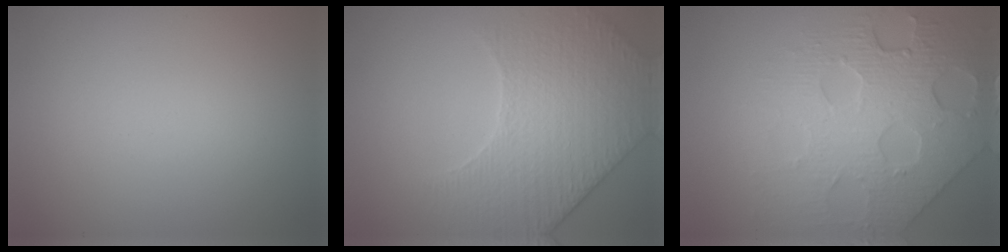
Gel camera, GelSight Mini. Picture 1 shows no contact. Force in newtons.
{"total": 4.3, "press": 4.2, "slide": 0.9}
{"total": 7.3, "press": 5.7, "slide": 4.6}